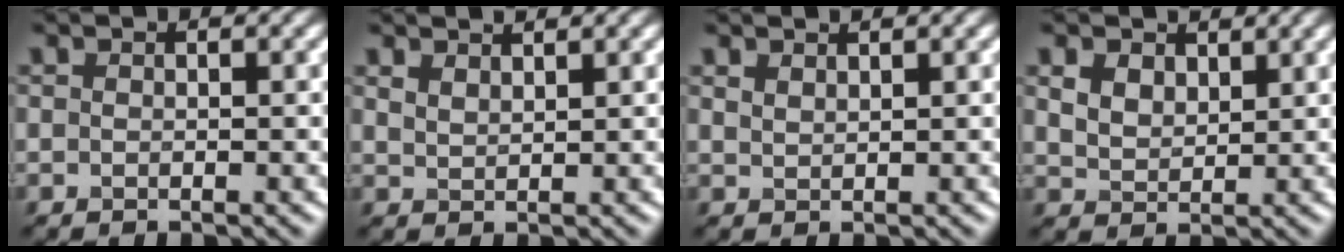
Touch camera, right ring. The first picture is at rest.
{"total": 2.2, "force": [1.9, 0.6, 0.7], "torque": [-0.012, 0.003, 0.031]}
{"total": 1.3, "force": [1.2, 0.3, 0.4], "torque": [-0.008, 0.000, 0.022]}
{"total": 3.4, "force": [2.0, 2.1, 1.7], "torque": [-0.044, -0.002, 0.036]}